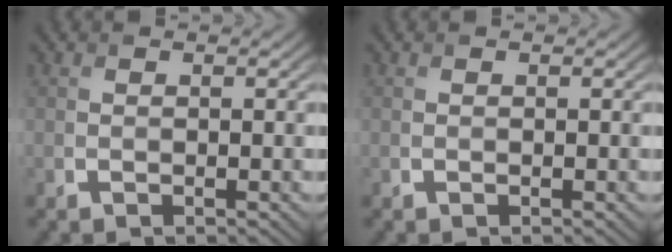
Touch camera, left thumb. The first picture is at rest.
{"total": 0.0}